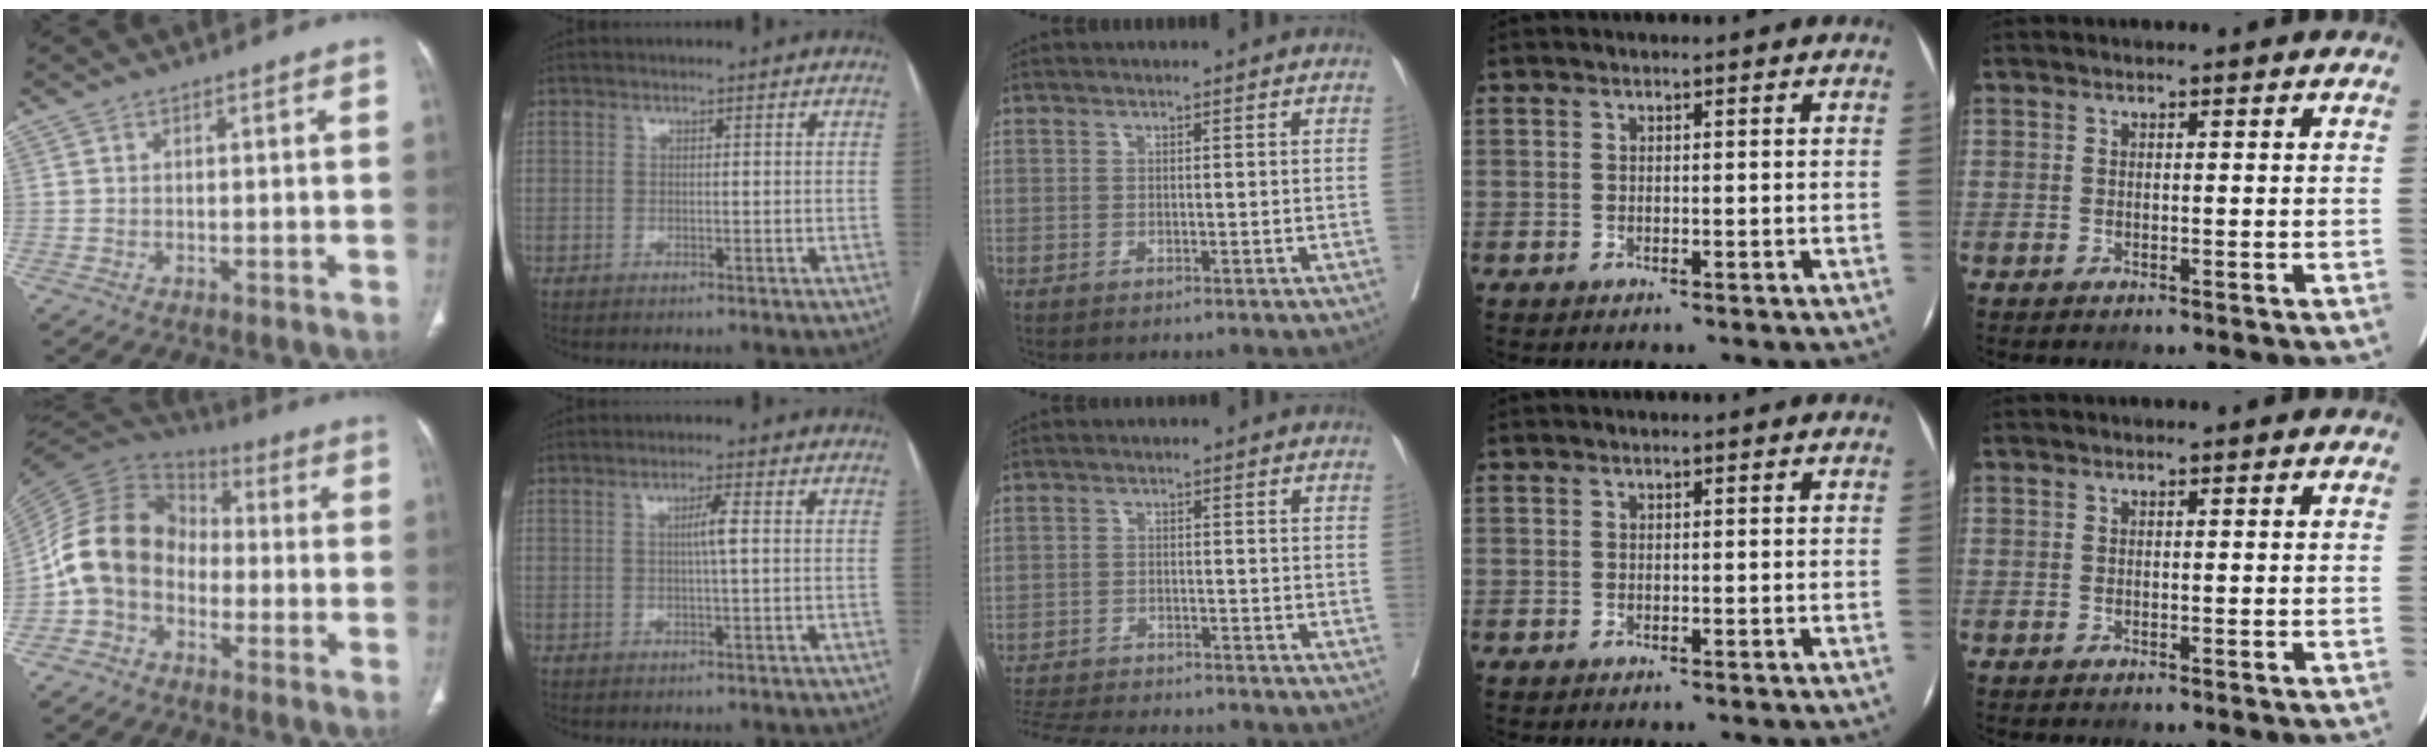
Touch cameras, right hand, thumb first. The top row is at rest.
{"thumb": {"total": 13.7, "force": [-3.2, 10.6, 8.0], "torque": [-0.140, 0.057, -0.076]}, "index": {"total": 2.9, "force": [0.3, -0.2, 2.9], "torque": [-0.052, 0.000, 0.005]}, "middle": {"total": 11.0, "force": [-10.3, 1.9, 3.5], "torque": [-0.068, -0.008, -0.151]}}